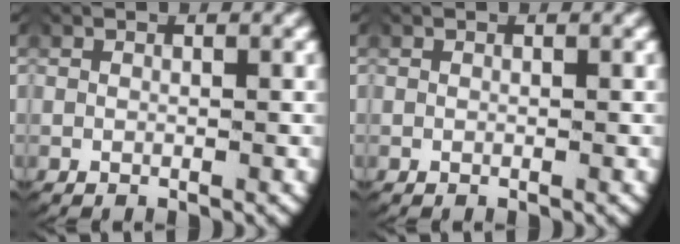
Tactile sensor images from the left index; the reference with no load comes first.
{"total": 0.0}